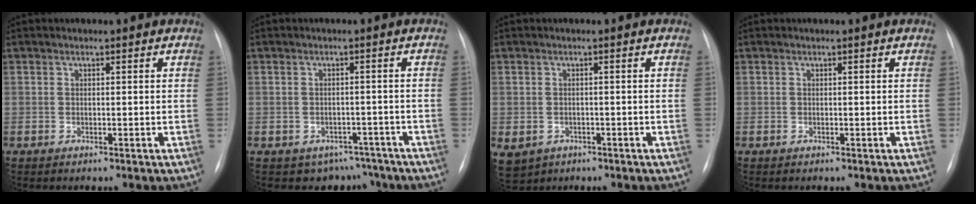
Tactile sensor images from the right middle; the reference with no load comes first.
{"total": 5.2, "force": [-4.0, 3.2, -0.1], "torque": [0.021, 0.020, -0.048]}
{"total": 7.7, "force": [-3.5, 6.4, 2.7], "torque": [-0.072, 0.001, -0.041]}
{"total": 0.0}